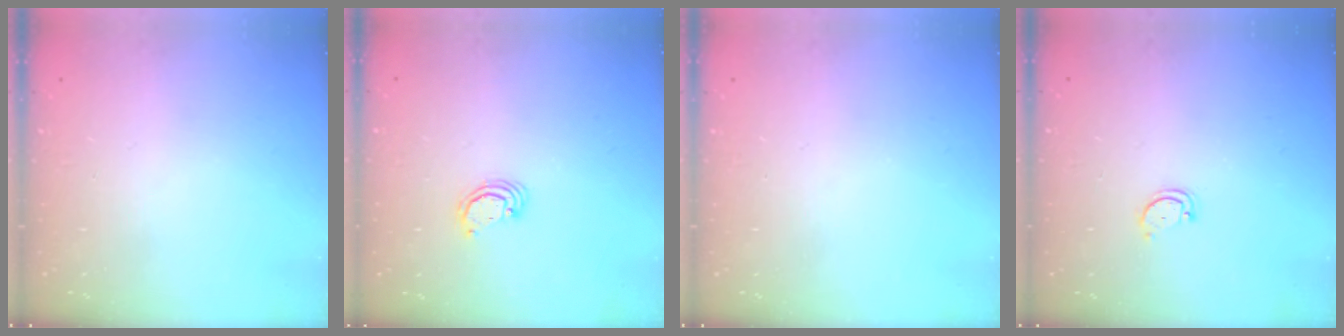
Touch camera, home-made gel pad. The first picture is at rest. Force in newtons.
{"total": 2.3, "press": 2.3, "slide": 0.2}
{"total": 0.0}
{"total": 2.8, "press": 2.8, "slide": 0.3}